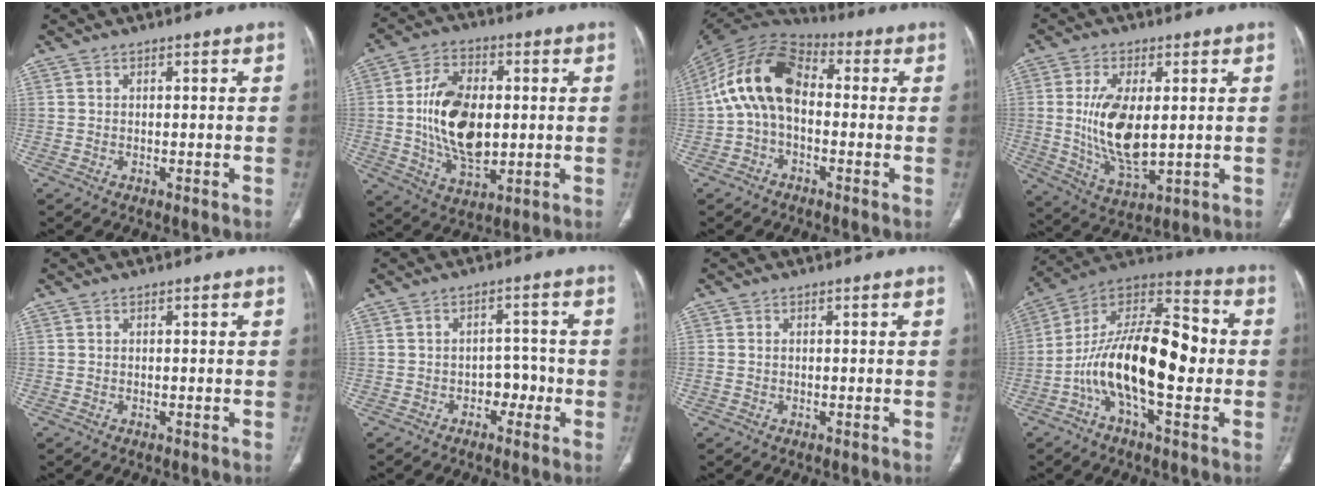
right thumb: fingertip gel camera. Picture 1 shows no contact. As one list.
[{"total": 15.8, "force": [0.3, 9.4, 12.6], "torque": [-0.212, -0.002, 0.010]}, {"total": 14.1, "force": [-0.1, 8.9, 11.0], "torque": [-0.196, 0.038, -0.016]}, {"total": 13.0, "force": [0.7, 6.2, 11.4], "torque": [-0.218, -0.021, 0.025]}, {"total": 0.0}, {"total": 3.9, "force": [-1.6, 2.9, 2.1], "torque": [-0.004, 0.018, -0.029]}, {"total": 0.8, "force": [-0.1, 0.7, 0.5], "torque": [-0.012, 0.003, 0.000]}, {"total": 21.0, "force": [-2.8, 9.1, 18.7], "torque": [-0.305, 0.043, -0.054]}]